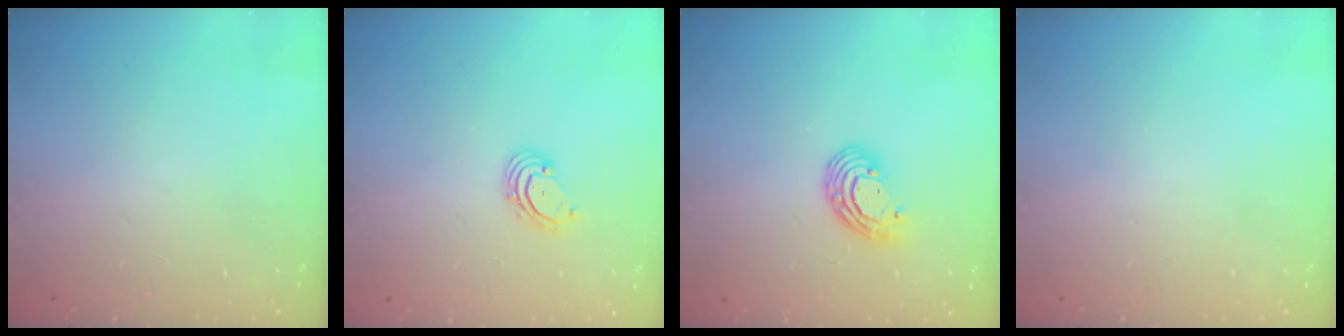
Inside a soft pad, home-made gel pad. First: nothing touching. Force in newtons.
{"total": 1.8, "press": 1.7, "slide": 0.7}
{"total": 8.4, "press": 8.3, "slide": 1.4}
{"total": 0.0}